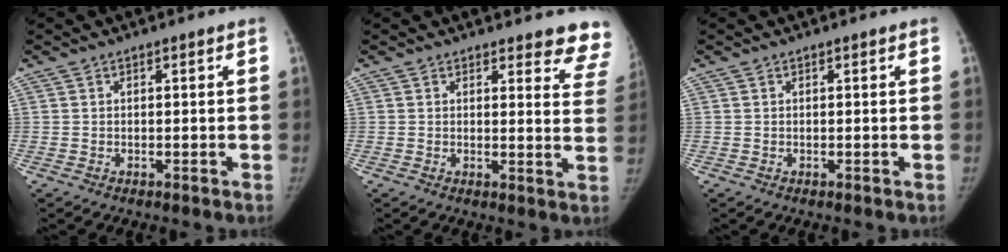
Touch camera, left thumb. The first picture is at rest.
{"total": 9.4, "force": [8.9, 2.4, 1.7], "torque": [0.029, -0.069, 0.065]}
{"total": 0.0}